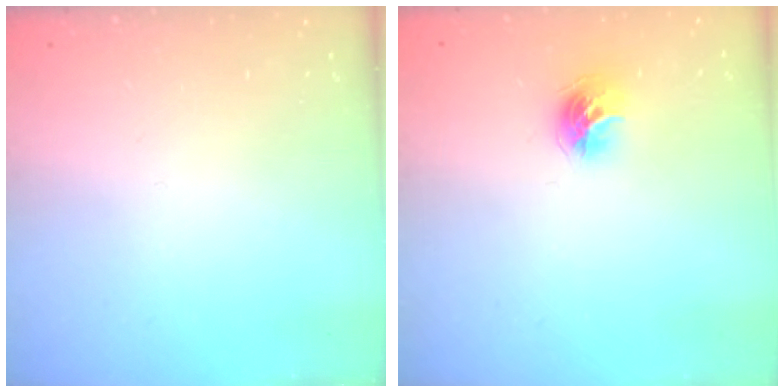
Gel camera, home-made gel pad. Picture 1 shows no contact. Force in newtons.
{"total": 9.5, "press": 9.5, "slide": 0.4}